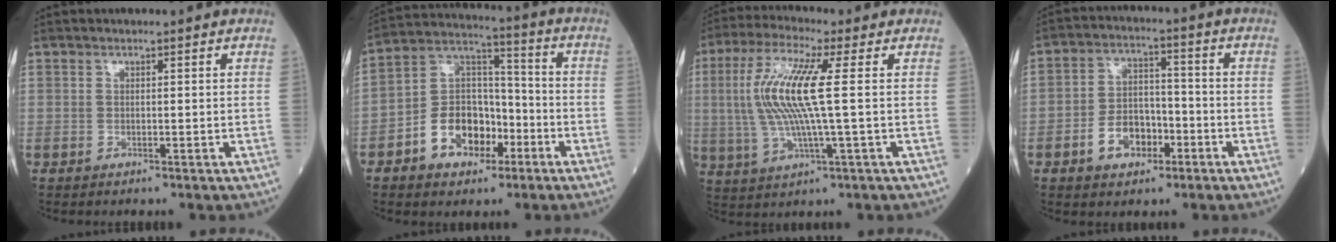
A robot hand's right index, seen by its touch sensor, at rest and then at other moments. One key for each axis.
{"total": 11.2, "fx": -4.8, "fy": 7.4, "fz": 6.9, "tx": -0.140, "ty": 0.033, "tz": -0.080}
{"total": 11.9, "fx": 1.2, "fy": 0.5, "fz": 11.8, "tx": -0.260, "ty": 0.009, "tz": 0.020}
{"total": 7.4, "fx": -3.3, "fy": 4.8, "fz": 4.5, "tx": -0.090, "ty": 0.019, "tz": -0.055}